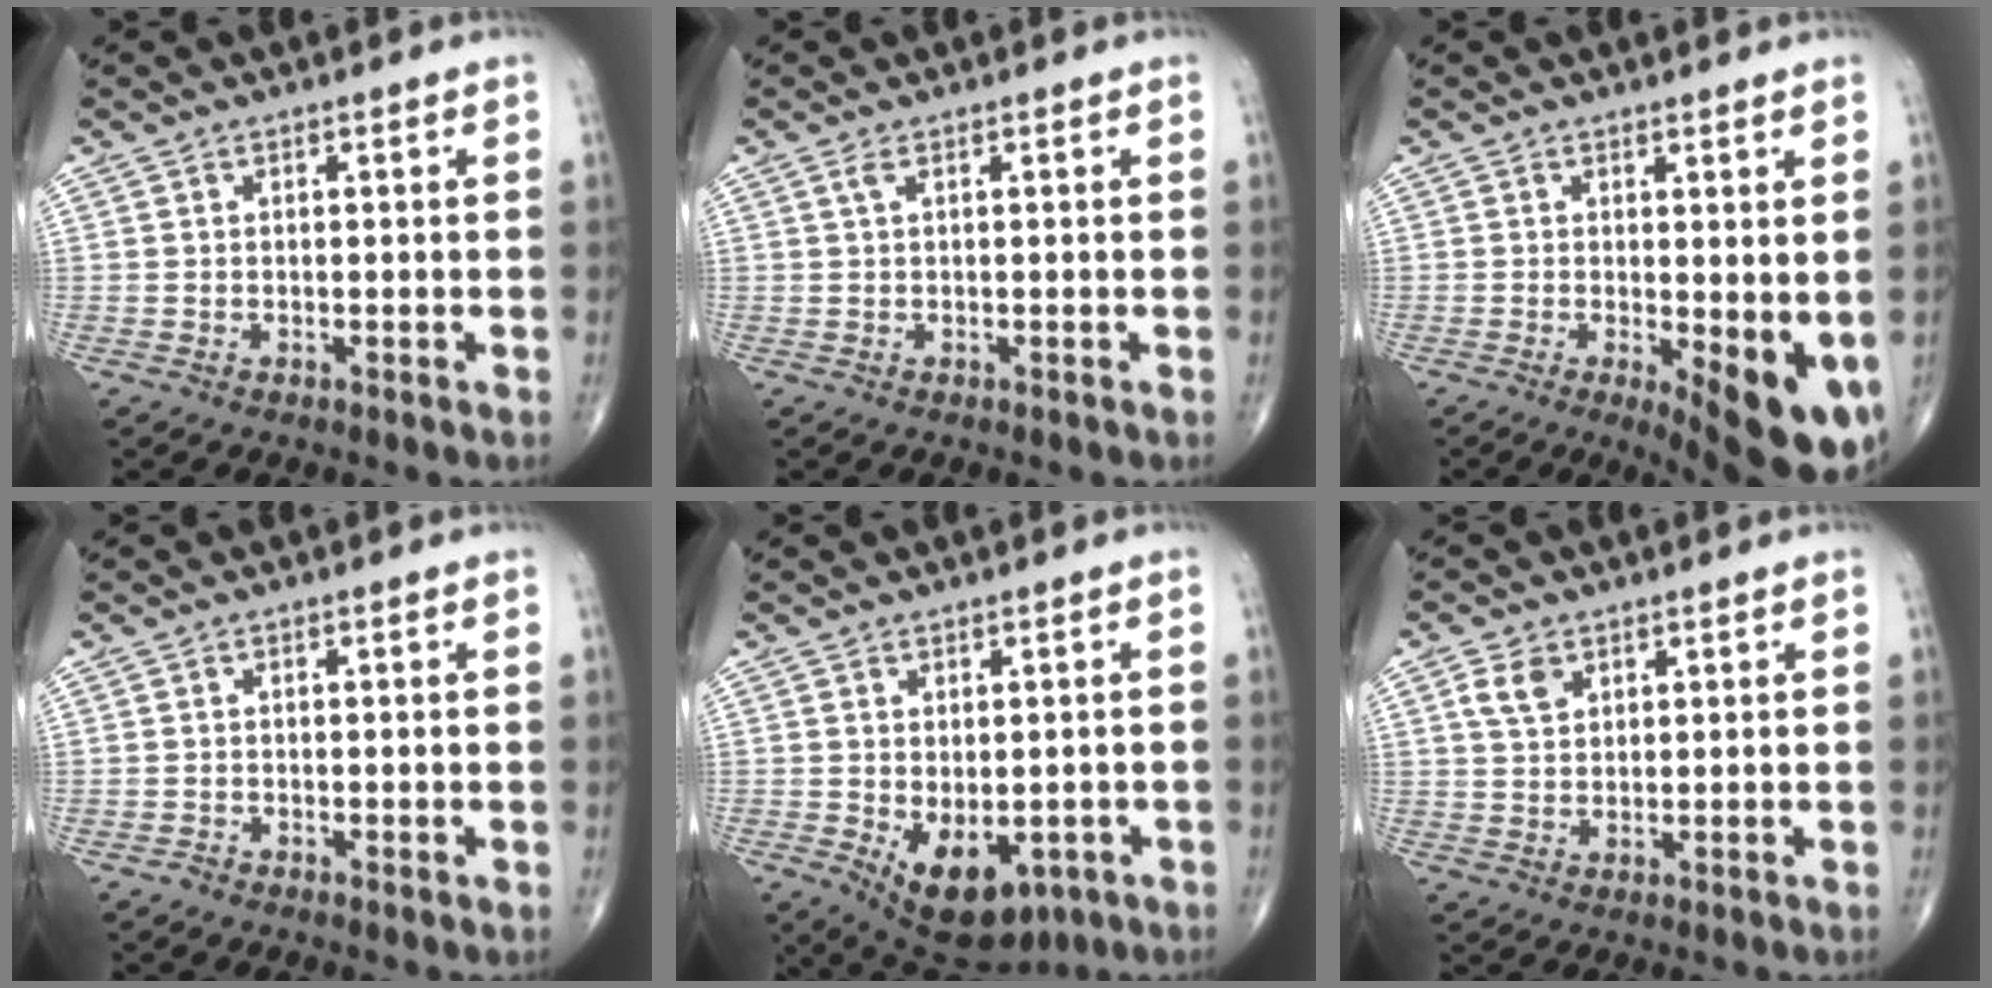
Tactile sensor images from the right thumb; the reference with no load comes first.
{"total": 0.9, "force": [0.4, 0.2, 0.8], "torque": [-0.028, 0.007, 0.008]}
{"total": 10.7, "force": [-1.7, 3.6, 9.9], "torque": [-0.122, -0.023, -0.013]}
{"total": 0.5, "force": [-0.4, 0.2, 0.3], "torque": [-0.003, -0.001, -0.014]}
{"total": 11.0, "force": [-3.5, 6.5, 8.1], "torque": [-0.096, -0.006, -0.033]}
{"total": 4.1, "force": [1.9, 2.8, 2.4], "torque": [-0.039, -0.003, 0.040]}